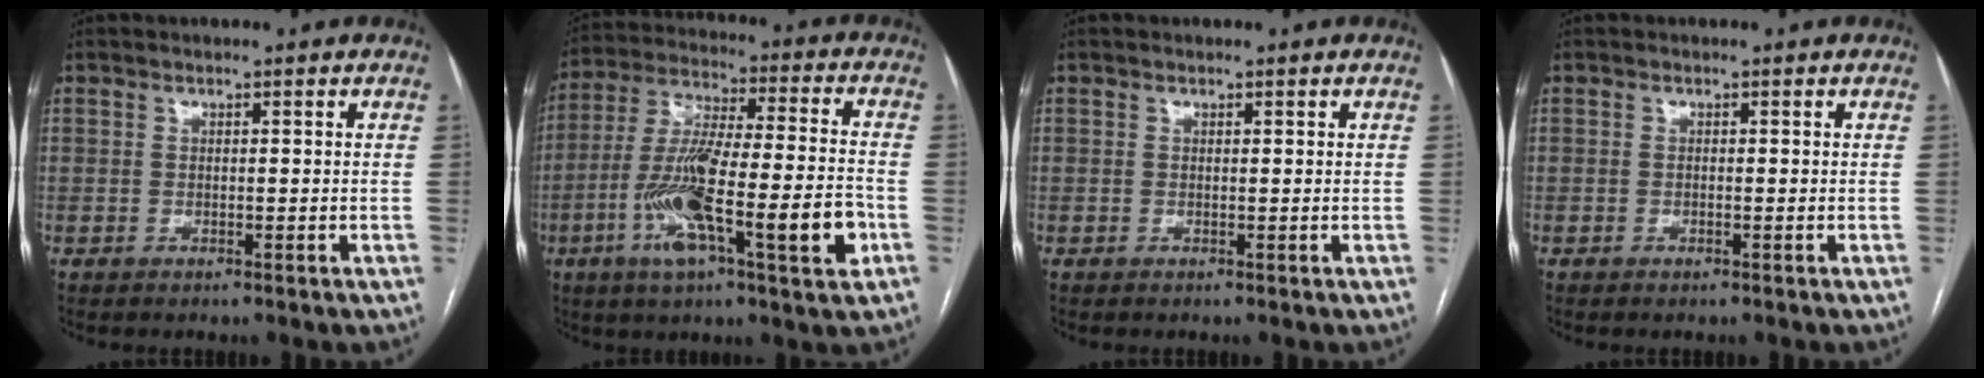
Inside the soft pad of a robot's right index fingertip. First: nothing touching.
{"total": 19.0, "force": [-6.3, 2.2, 17.8], "torque": [-0.302, -0.004, -0.104]}
{"total": 0.0}
{"total": 0.0}